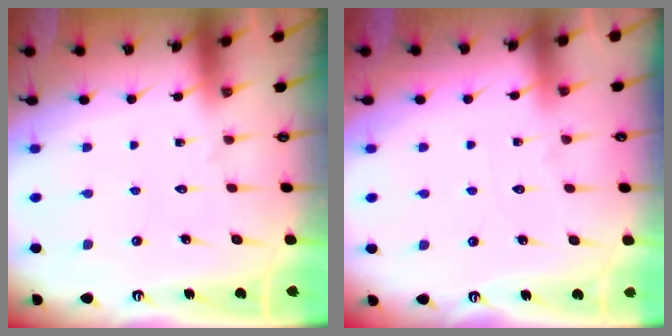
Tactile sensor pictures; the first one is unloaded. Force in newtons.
{"total": 1.6, "press": 1.6, "slide": 0.2}